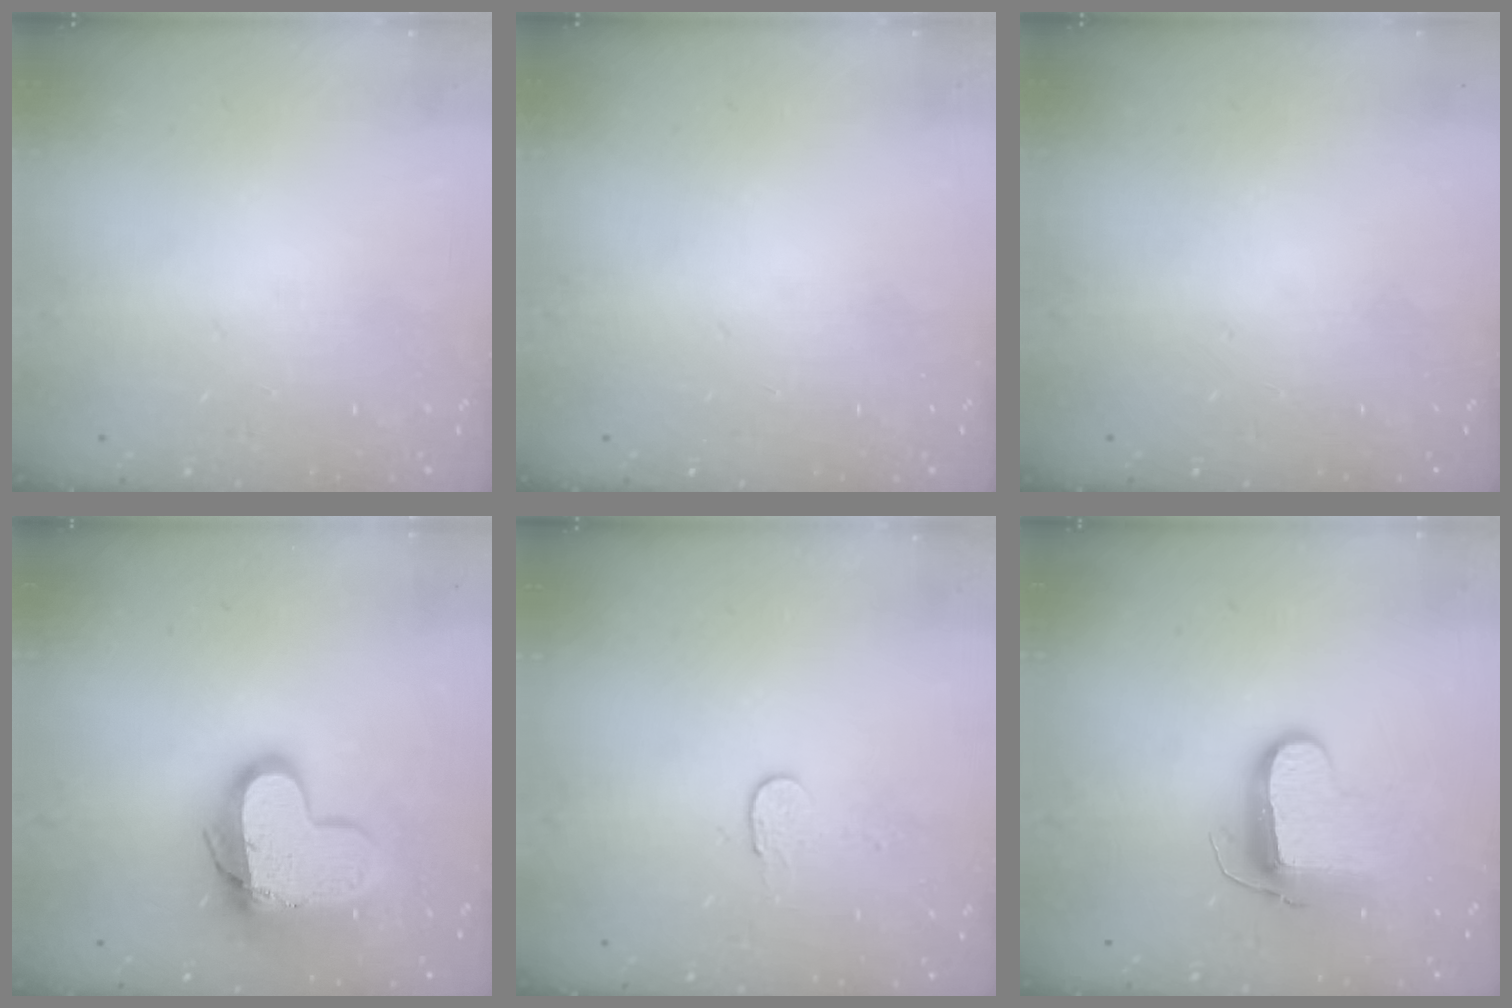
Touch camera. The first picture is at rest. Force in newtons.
{"total": 0.0}
{"total": 0.0}
{"total": 13.5, "press": 13.5, "slide": 1.2}
{"total": 2.7, "press": 2.7, "slide": 0.2}
{"total": 9.4, "press": 9.4, "slide": 0.7}